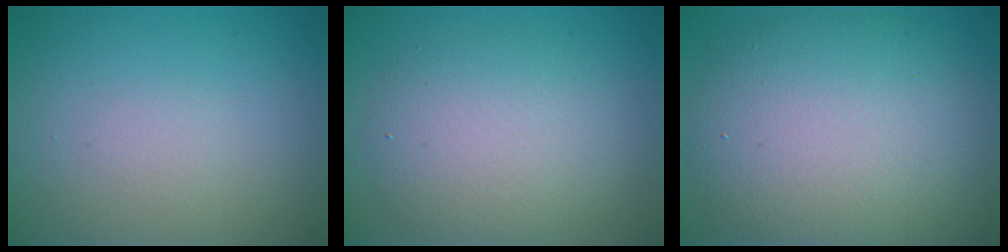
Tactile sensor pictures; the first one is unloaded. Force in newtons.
{"total": 4.8, "press": 4.8, "slide": 0.3}
{"total": 10.4, "press": 10.4, "slide": 0.6}